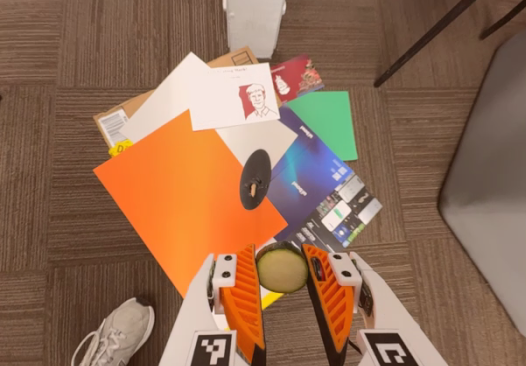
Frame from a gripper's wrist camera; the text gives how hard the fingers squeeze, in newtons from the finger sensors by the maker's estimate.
{"total": 7.8, "left": 7.9, "right": 7.7}